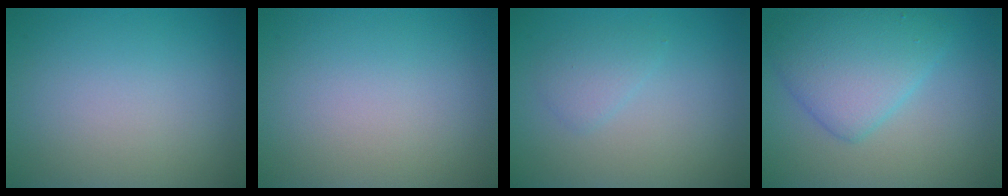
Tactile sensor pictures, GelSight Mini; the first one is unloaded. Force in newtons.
{"total": 0.0}
{"total": 1.5, "press": 1.5, "slide": 0.2}
{"total": 5.4, "press": 5.4, "slide": 0.2}